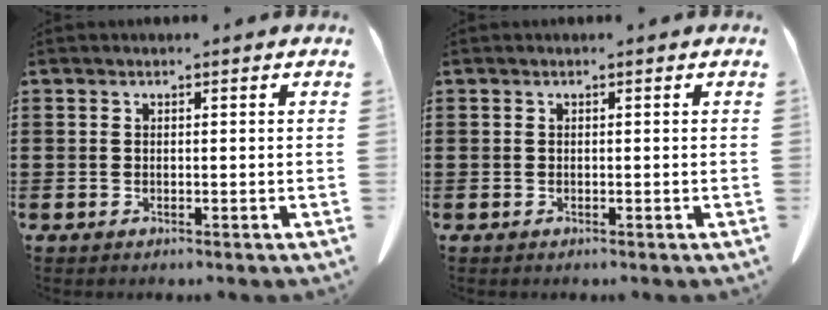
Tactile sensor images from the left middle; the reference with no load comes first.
{"total": 0.0}